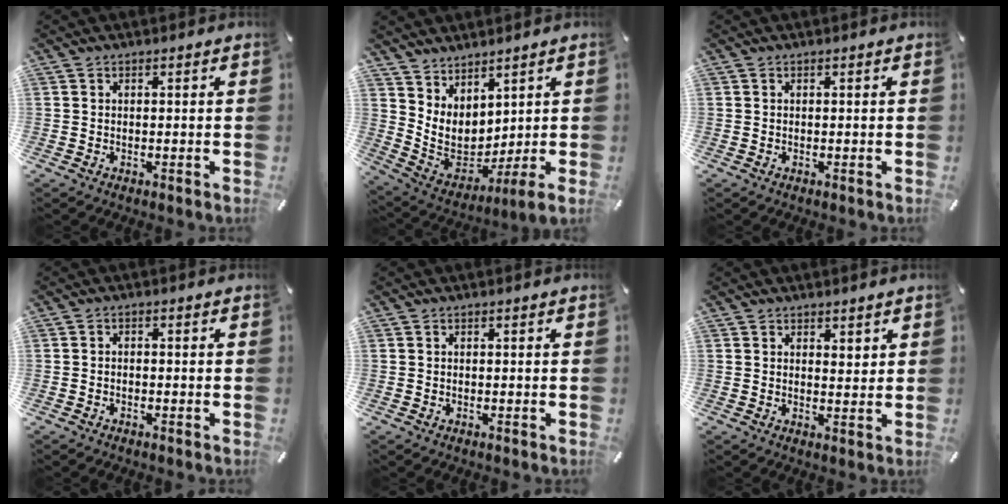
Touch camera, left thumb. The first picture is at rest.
{"total": 5.7, "force": [3.2, 3.2, 3.5], "torque": [-0.097, -0.052, 0.062]}
{"total": 0.0}
{"total": 1.2, "force": [-1.0, 0.4, 0.5], "torque": [-0.010, 0.003, -0.019]}
{"total": 0.0}
{"total": 2.4, "force": [1.9, 1.4, 0.4], "torque": [0.007, -0.011, 0.033]}